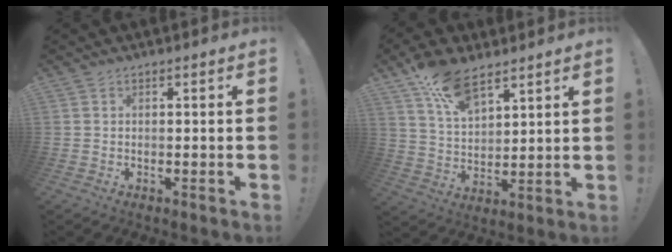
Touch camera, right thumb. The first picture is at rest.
{"total": 12.3, "force": [8.9, 5.4, 6.5], "torque": [-0.122, -0.046, 0.168]}